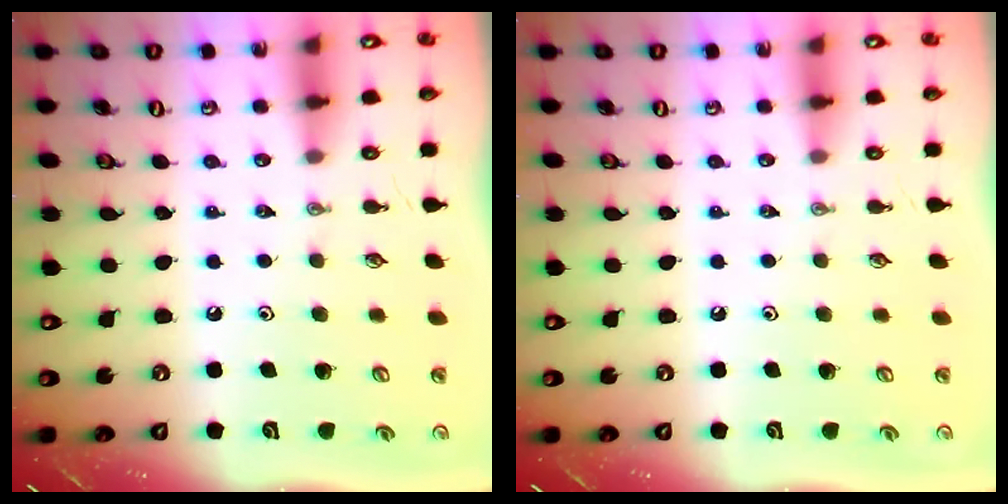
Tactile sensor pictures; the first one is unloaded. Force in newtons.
{"total": 0.0}